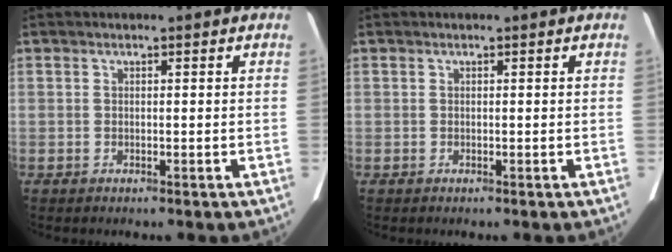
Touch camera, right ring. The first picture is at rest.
{"total": 0.0}